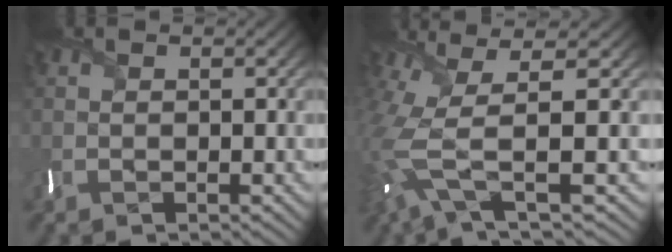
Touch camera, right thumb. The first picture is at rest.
{"total": 10.4, "force": [-0.5, 2.7, 10.1], "torque": [-0.214, -0.001, -0.013]}